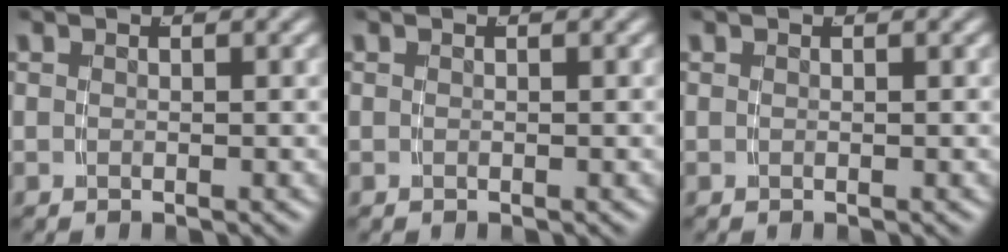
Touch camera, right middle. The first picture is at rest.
{"total": 0.0}
{"total": 0.0}